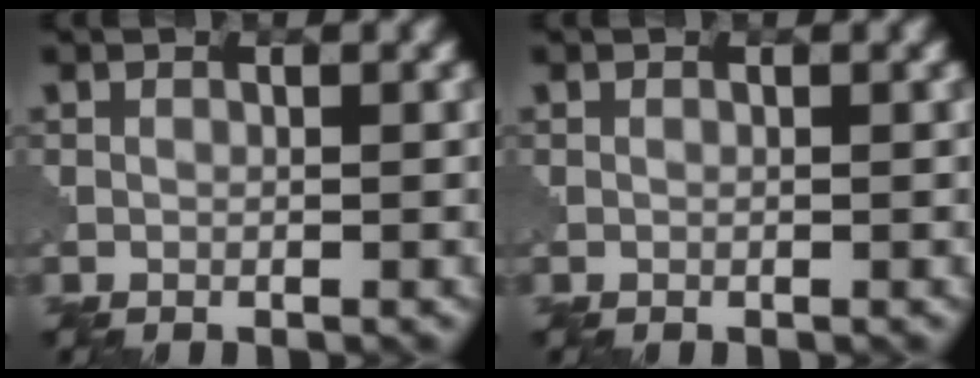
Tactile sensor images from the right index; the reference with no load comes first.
{"total": 0.0}